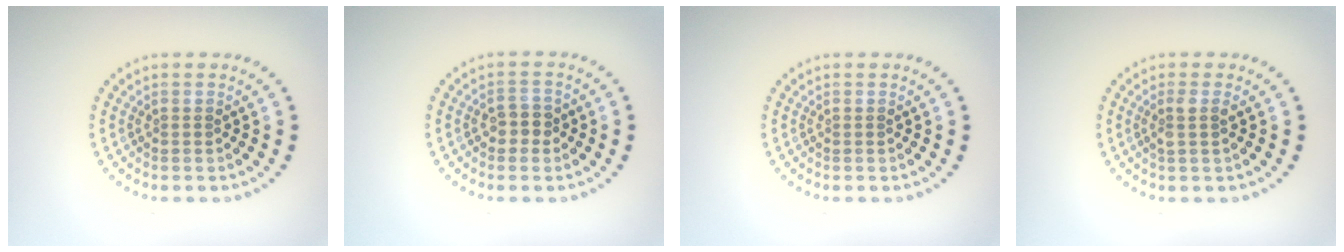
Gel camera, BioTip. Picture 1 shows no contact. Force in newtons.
{"total": 1.9, "press": 1.8, "slide": 0.6}
{"total": 0.0}
{"total": 1.5, "press": 1.2, "slide": 0.9}